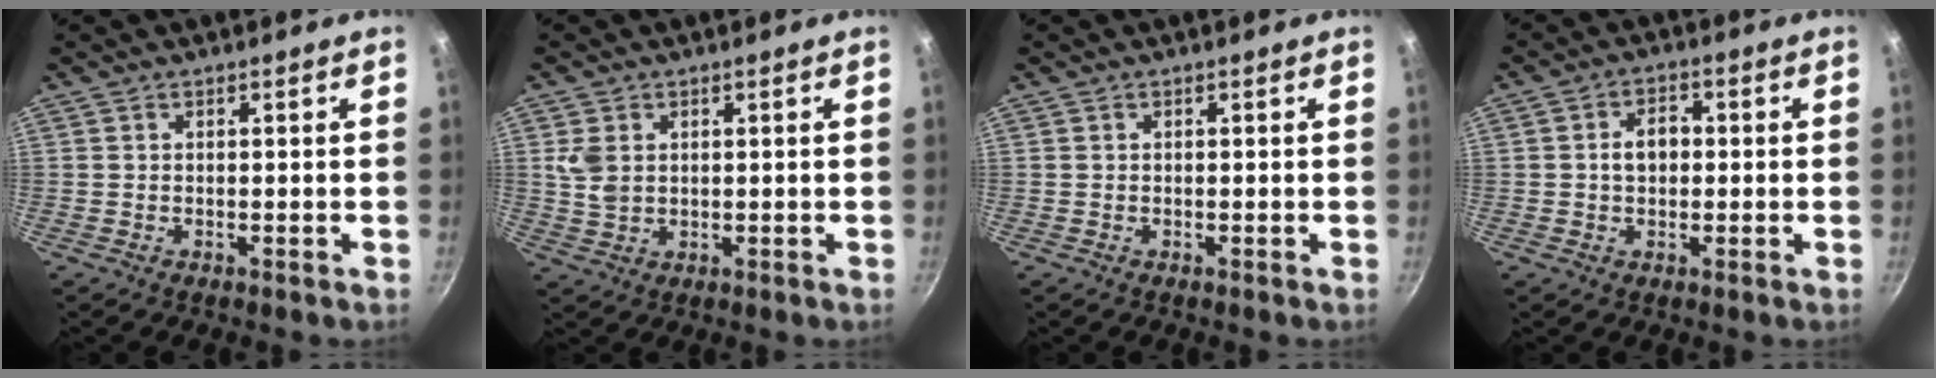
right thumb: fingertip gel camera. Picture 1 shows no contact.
{"total": 4.5, "force": [1.2, 3.3, 2.9], "torque": [-0.053, -0.004, 0.026]}
{"total": 0.0}
{"total": 4.8, "force": [0.1, 3.5, 3.3], "torque": [-0.033, 0.014, -0.003]}